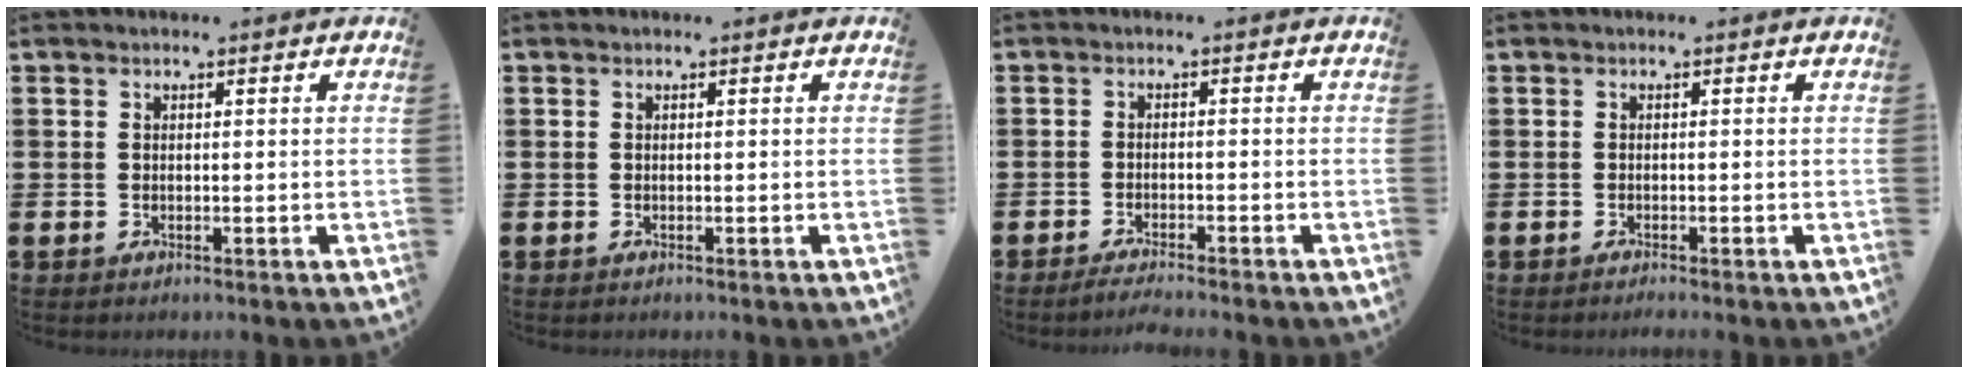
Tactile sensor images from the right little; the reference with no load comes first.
{"total": 0.0}
{"total": 1.8, "force": [-1.6, -0.2, 0.6], "torque": [-0.010, 0.003, -0.032]}
{"total": 0.6, "force": [-0.5, 0.0, 0.3], "torque": [-0.006, -0.004, -0.009]}